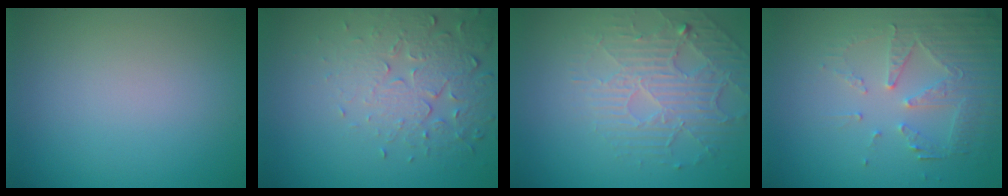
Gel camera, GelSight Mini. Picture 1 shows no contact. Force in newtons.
{"total": 5.0, "press": 3.6, "slide": 3.4}
{"total": 4.7, "press": 3.6, "slide": 3.0}
{"total": 5.4, "press": 3.8, "slide": 3.8}